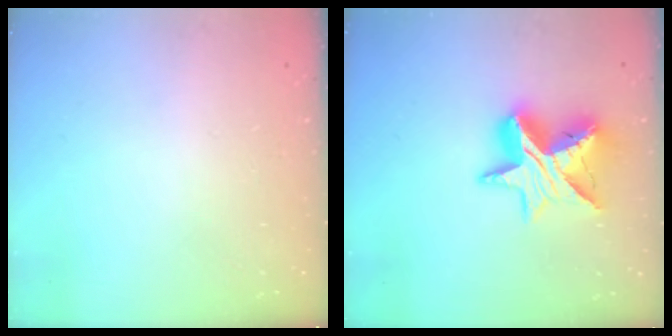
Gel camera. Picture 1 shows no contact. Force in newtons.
{"total": 14.6, "press": 14.5, "slide": 1.0}